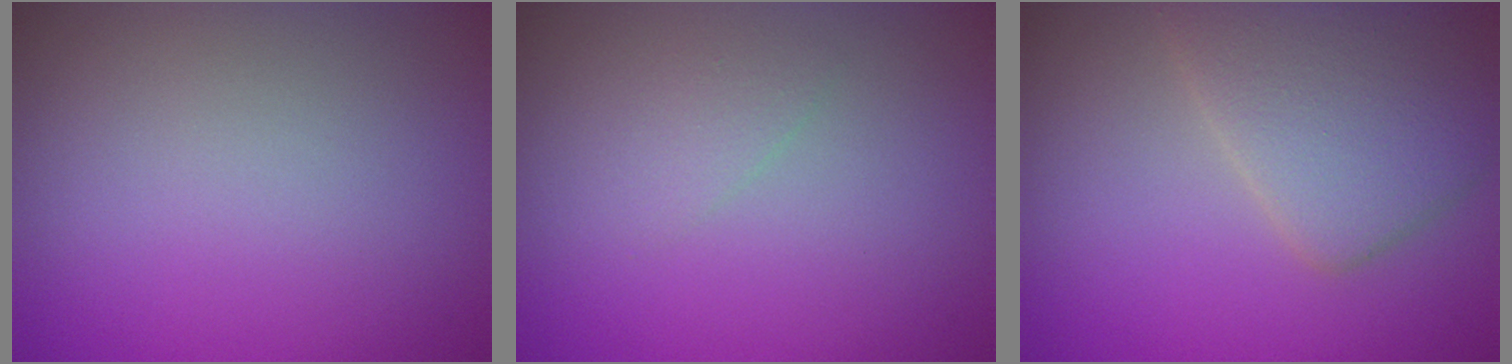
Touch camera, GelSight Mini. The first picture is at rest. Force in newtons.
{"total": 1.0, "press": 1.0, "slide": 0.0}
{"total": 5.2, "press": 5.2, "slide": 0.3}